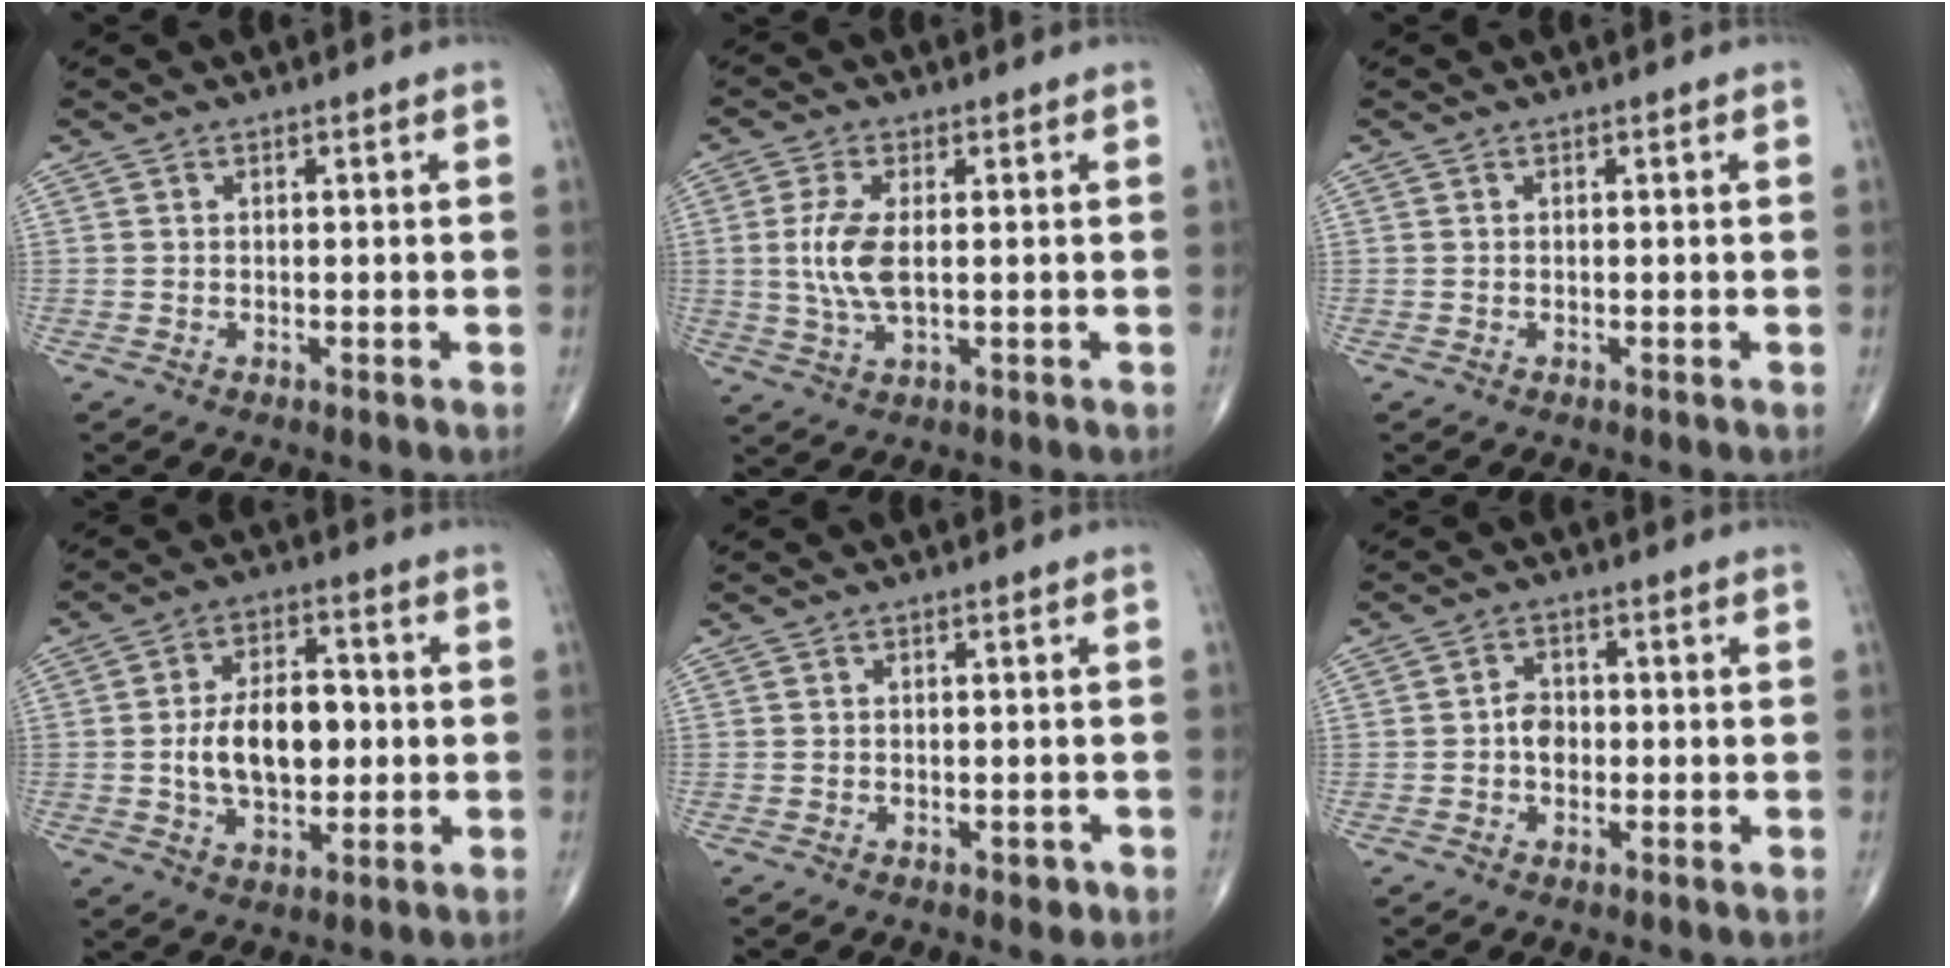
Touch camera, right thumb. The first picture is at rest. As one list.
[{"total": 7.2, "force": [0.5, 3.0, 6.5], "torque": [-0.153, -0.005, 0.012]}, {"total": 0.0}, {"total": 12.2, "force": [-0.4, 7.2, 9.8], "torque": [-0.147, 0.014, -0.006]}, {"total": 1.4, "force": [-0.7, 0.9, 0.8], "torque": [-0.006, 0.001, -0.009]}, {"total": 3.6, "force": [-0.6, 2.9, 2.1], "torque": [-0.016, 0.012, -0.018]}]